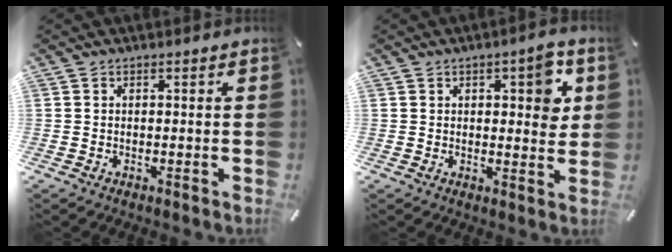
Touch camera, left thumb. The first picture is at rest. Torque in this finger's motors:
{"motor_torque": [0.16, 0.17, 0.34, 0.10, 0.04]}